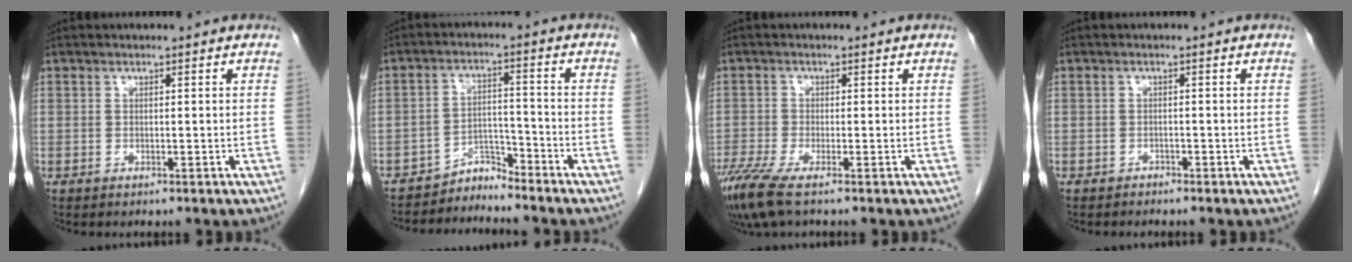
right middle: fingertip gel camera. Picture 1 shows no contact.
{"total": 3.9, "force": [-3.8, 0.2, -0.9], "torque": [0.026, 0.006, -0.063]}
{"total": 5.1, "force": [-3.6, 0.5, 3.6], "torque": [-0.079, -0.017, -0.072]}
{"total": 0.9, "force": [-0.8, 0.3, 0.0], "torque": [-0.005, 0.001, -0.017]}